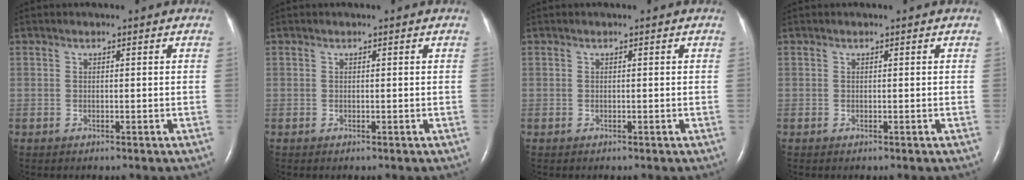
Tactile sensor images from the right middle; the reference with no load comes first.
{"total": 0.0}
{"total": 0.0}
{"total": 0.0}